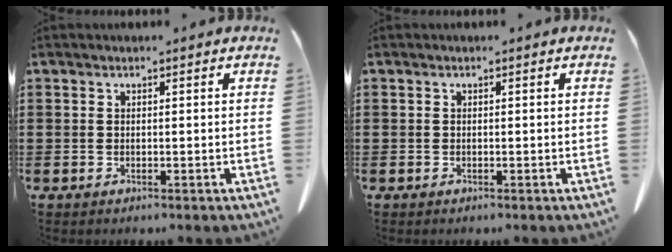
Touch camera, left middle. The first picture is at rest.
{"total": 0.0}